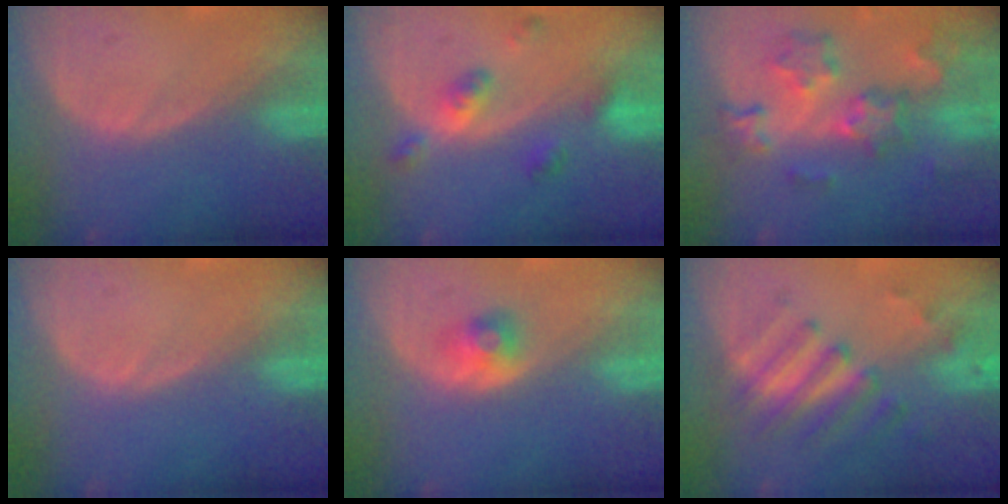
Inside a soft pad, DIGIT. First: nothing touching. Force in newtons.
{"total": 5.1, "press": 4.6, "slide": 2.2}
{"total": 9.2, "press": 8.1, "slide": 4.3}
{"total": 0.0}
{"total": 2.6, "press": 2.4, "slide": 1.2}
{"total": 7.8, "press": 6.9, "slide": 3.6}